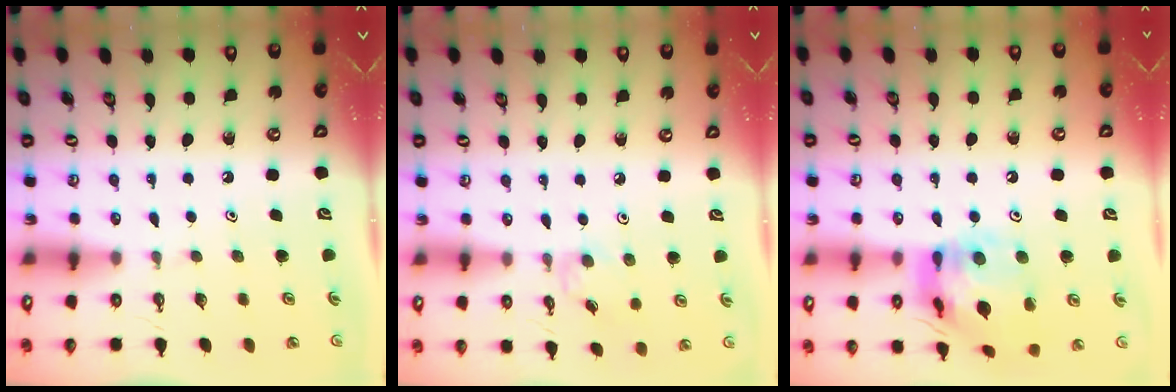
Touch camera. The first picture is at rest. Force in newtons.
{"total": 2.5, "press": 2.5, "slide": 0.4}
{"total": 17.1, "press": 17.0, "slide": 1.6}